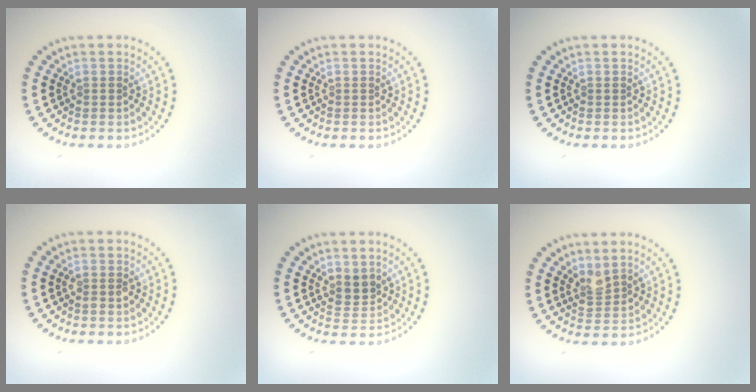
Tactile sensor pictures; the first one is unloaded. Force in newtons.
{"total": 0.0}
{"total": 0.0}
{"total": 1.1, "press": 1.0, "slide": 0.2}
{"total": 1.9, "press": 1.6, "slide": 1.1}
{"total": 2.0, "press": 1.5, "slide": 1.3}